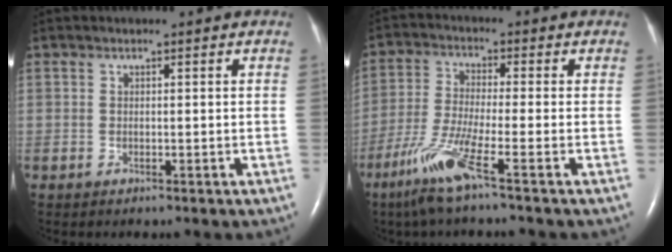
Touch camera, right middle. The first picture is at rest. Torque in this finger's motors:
{"motor_torque": [1.12, -1.02, 0.54, 0.18]}